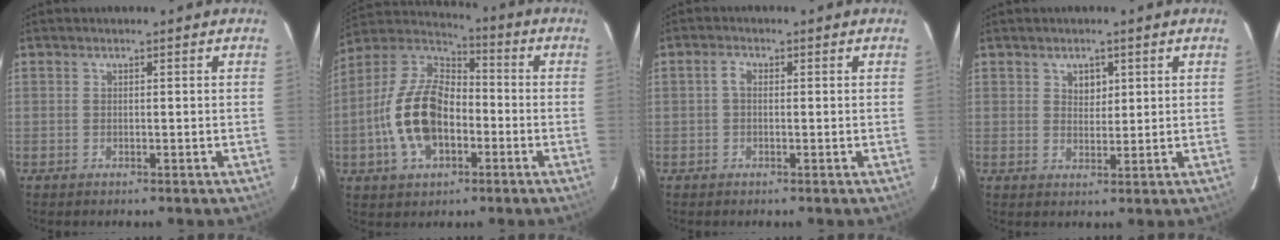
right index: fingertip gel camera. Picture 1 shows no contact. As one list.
[{"total": 16.1, "force": [-4.1, 9.7, 12.2], "torque": [-0.256, 0.015, -0.073]}, {"total": 1.6, "force": [0.0, 1.0, 1.2], "torque": [-0.026, 0.008, -0.003]}, {"total": 2.9, "force": [1.3, 2.1, 1.3], "torque": [-0.015, 0.005, 0.023]}]